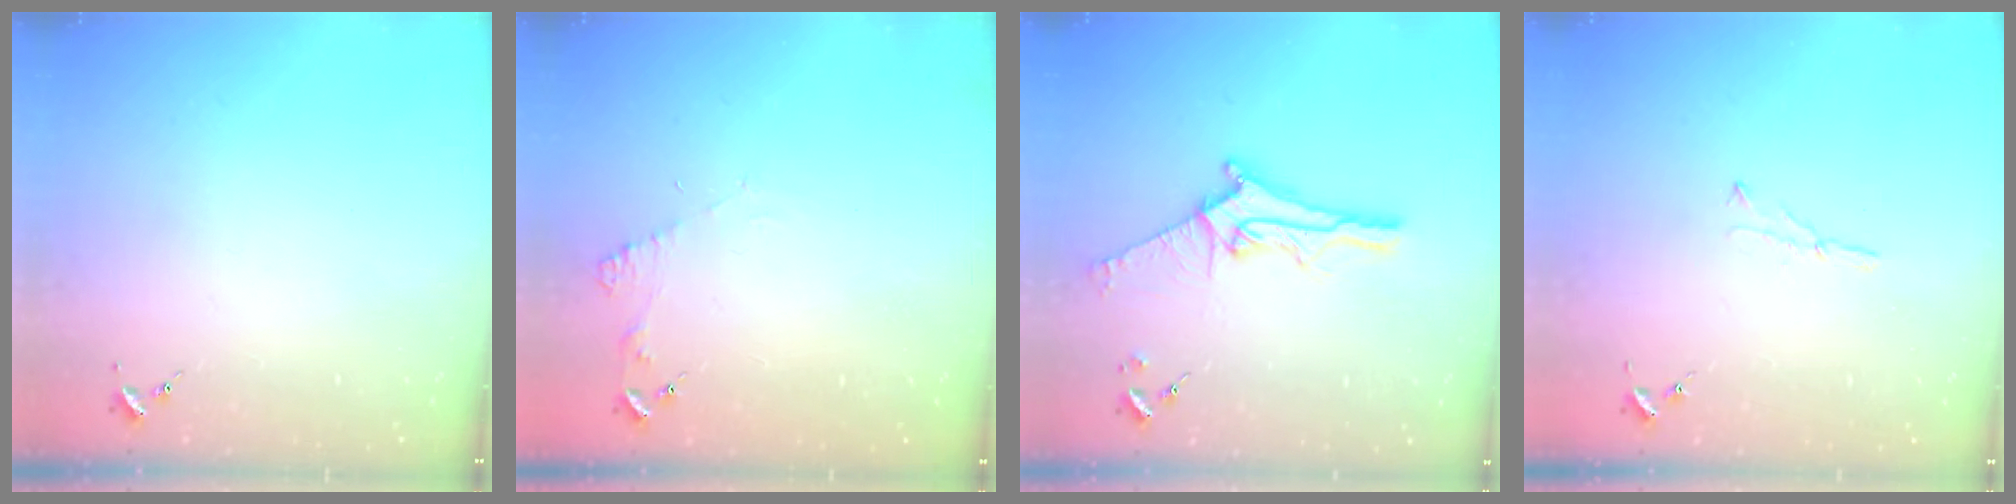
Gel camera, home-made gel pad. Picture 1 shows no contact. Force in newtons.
{"total": 4.9, "press": 4.9, "slide": 0.6}
{"total": 13.3, "press": 13.3, "slide": 1.1}
{"total": 3.0, "press": 3.0, "slide": 0.3}